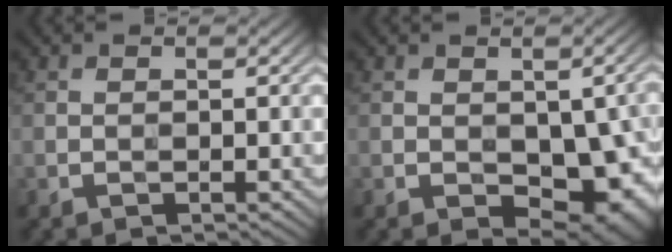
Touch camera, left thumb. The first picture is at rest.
{"total": 10.6, "force": [-2.5, 6.0, 8.3], "torque": [-0.110, -0.029, -0.028]}